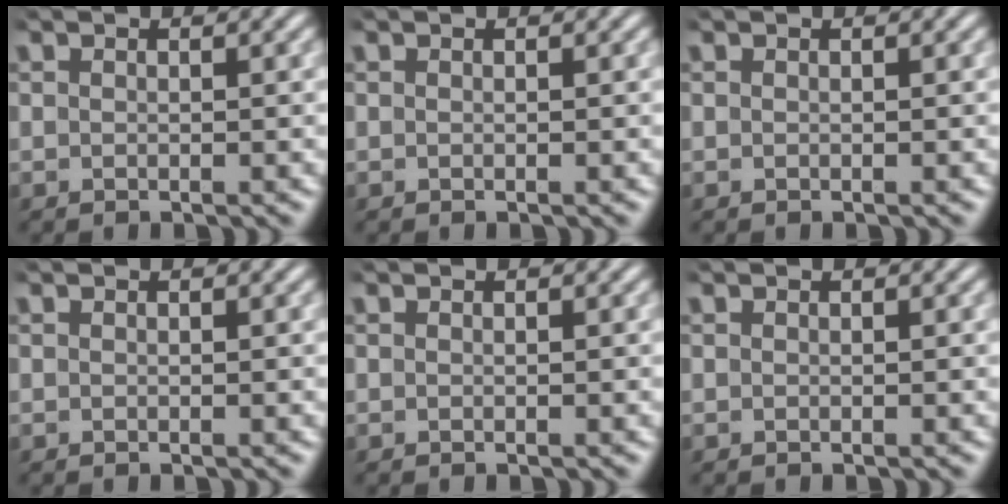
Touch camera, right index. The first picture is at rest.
{"total": 0.0}
{"total": 0.0}
{"total": 0.0}
{"total": 0.0}
{"total": 0.0}